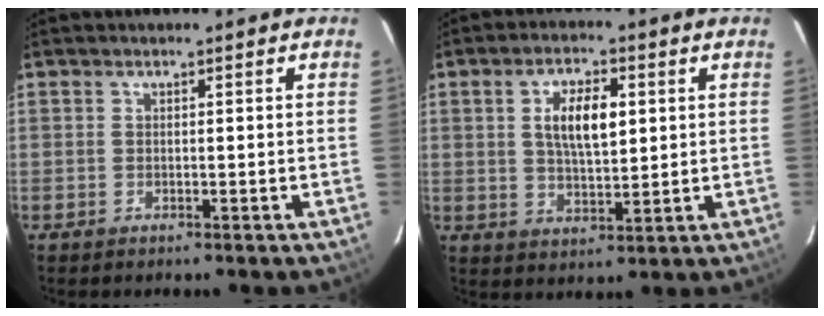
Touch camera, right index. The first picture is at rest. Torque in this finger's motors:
{"motor_torque": [0.40, 0.18, 0.40, 0.07]}